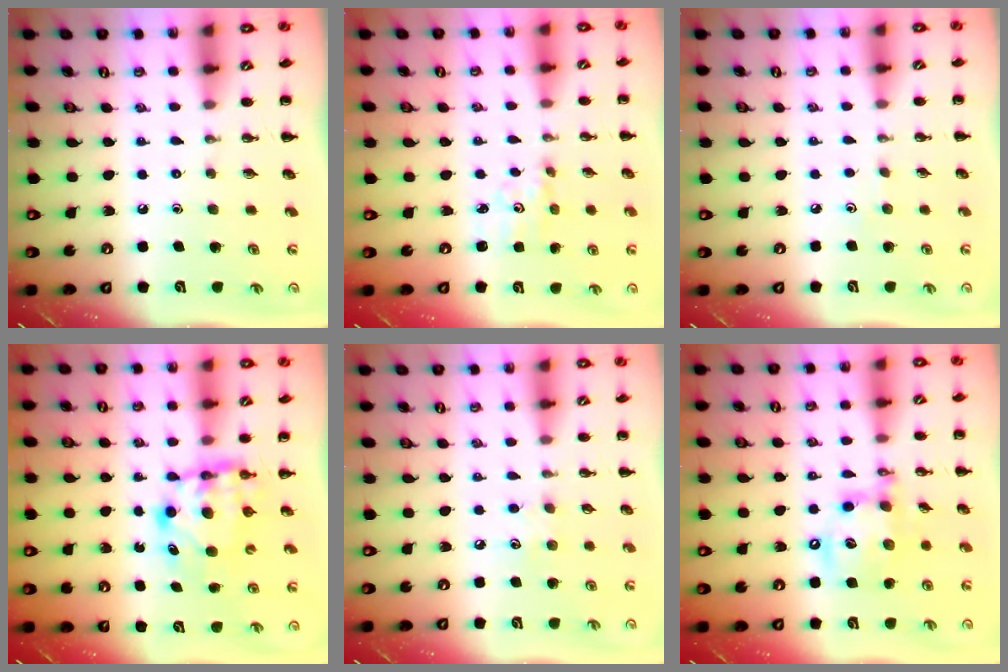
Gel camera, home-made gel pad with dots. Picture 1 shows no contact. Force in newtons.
{"total": 1.9, "press": 1.8, "slide": 0.6}
{"total": 2.6, "press": 2.5, "slide": 0.8}
{"total": 6.0, "press": 6.0, "slide": 0.8}
{"total": 5.2, "press": 5.1, "slide": 1.3}
{"total": 15.4, "press": 15.1, "slide": 2.8}